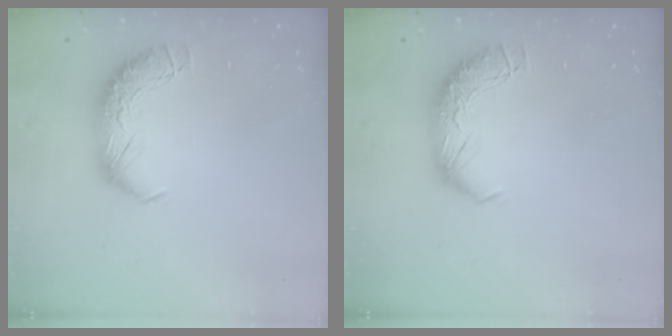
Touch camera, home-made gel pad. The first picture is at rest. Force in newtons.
{"total": 0.0}